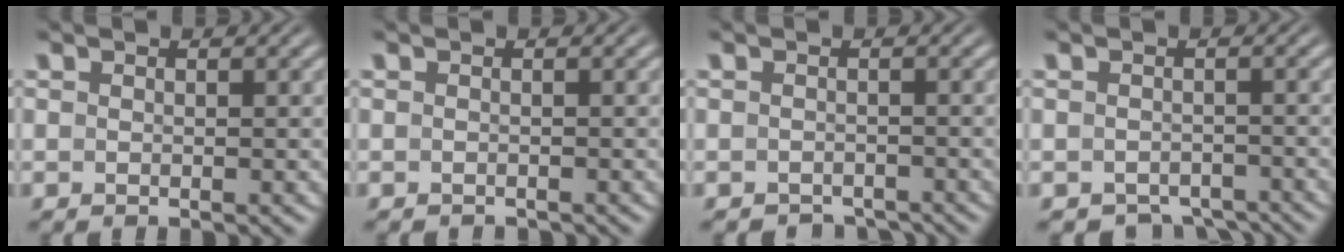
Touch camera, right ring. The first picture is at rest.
{"total": 1.0, "force": [-1.0, -0.1, -0.1], "torque": [-0.007, -0.010, -0.012]}
{"total": 3.1, "force": [-3.0, 0.6, 0.2], "torque": [-0.002, -0.018, -0.040]}
{"total": 5.5, "force": [-4.9, 2.2, 1.3], "torque": [-0.008, -0.020, -0.069]}